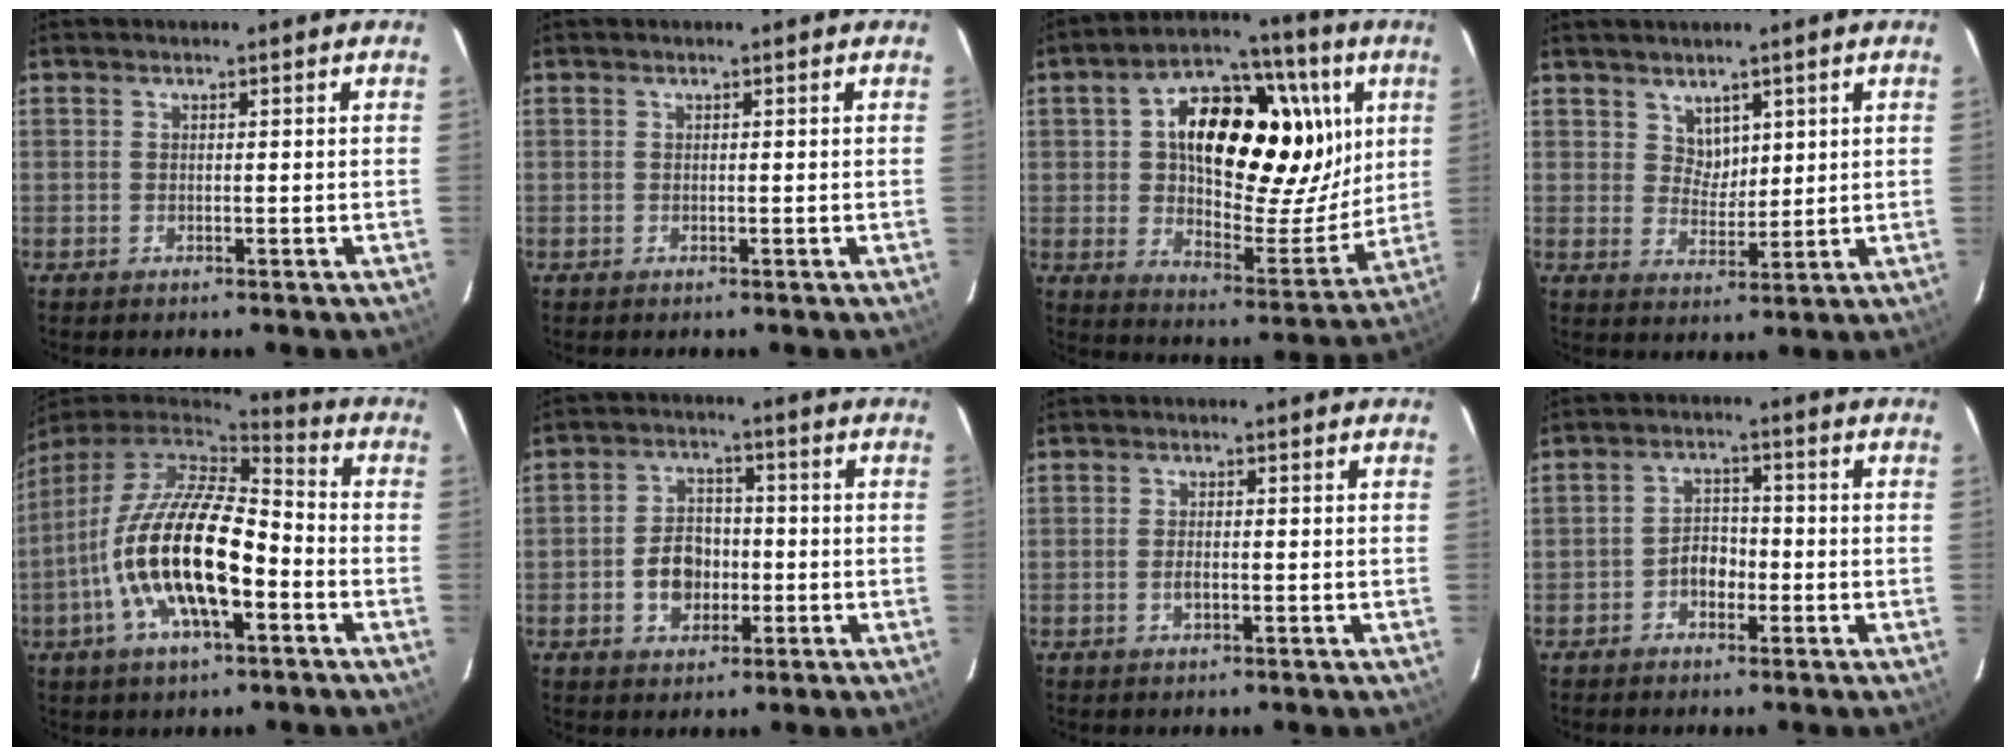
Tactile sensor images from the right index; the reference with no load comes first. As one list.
[{"total": 0.0}, {"total": 24.4, "force": [7.1, 13.9, 18.7], "torque": [-0.307, 0.019, 0.122]}, {"total": 3.9, "force": [2.5, 2.8, 1.2], "torque": [-0.011, 0.003, 0.049]}, {"total": 19.3, "force": [-5.8, 7.0, 17.0], "torque": [-0.332, -0.018, -0.110]}, {"total": 7.2, "force": [-1.8, 5.5, 4.3], "torque": [-0.081, 0.022, -0.023]}, {"total": 1.5, "force": [-0.6, 0.6, 1.2], "torque": [-0.026, 0.001, -0.011]}, {"total": 3.9, "force": [-1.9, 2.8, 1.9], "torque": [-0.035, 0.013, -0.031]}]